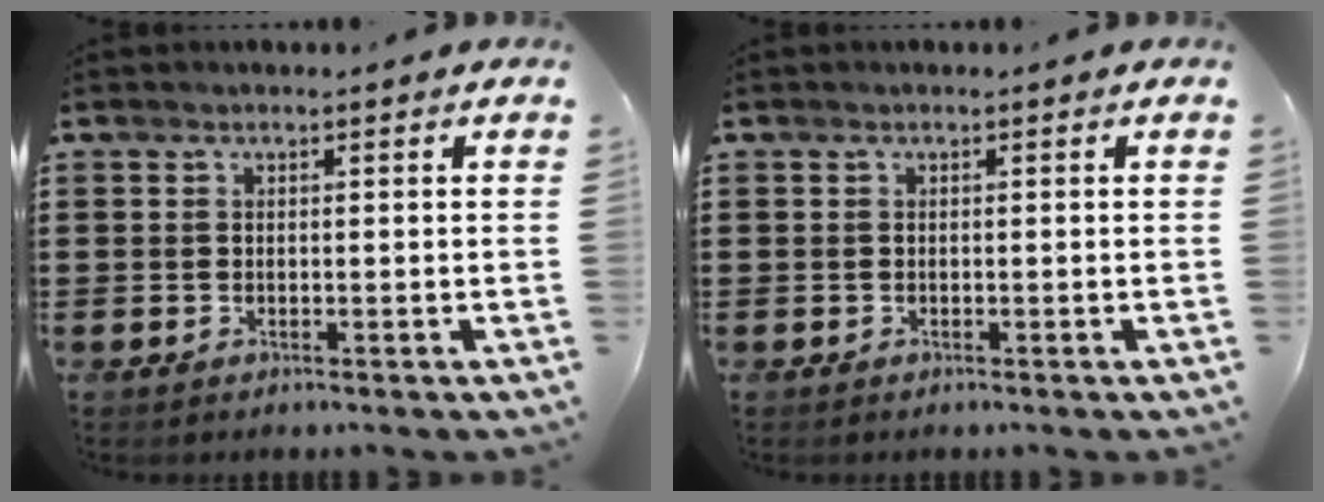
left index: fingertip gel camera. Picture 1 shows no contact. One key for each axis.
{"total": 0.0}